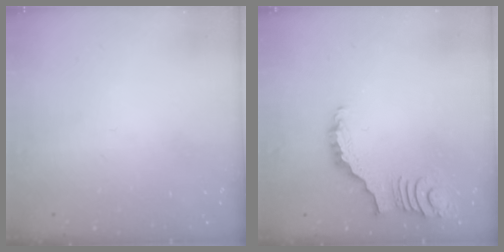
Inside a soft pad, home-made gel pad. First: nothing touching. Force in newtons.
{"total": 4.0, "press": 3.9, "slide": 0.7}